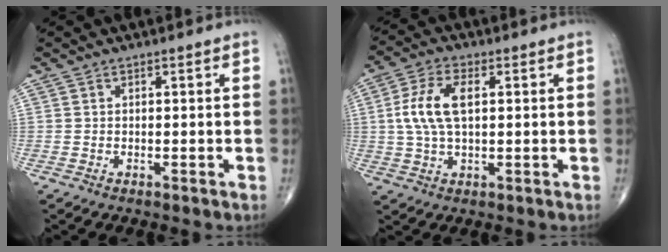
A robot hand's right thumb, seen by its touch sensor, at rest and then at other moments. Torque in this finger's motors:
{"motor_torque": [0.15, 0.15, 0.91, 0.13, 0.20]}